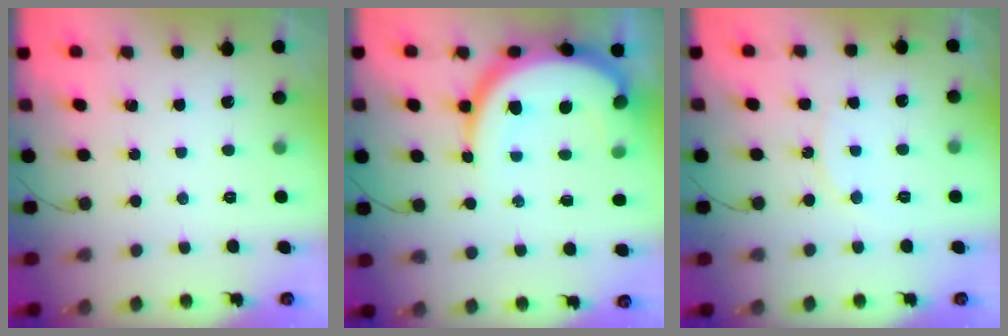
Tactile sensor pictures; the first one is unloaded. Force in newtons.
{"total": 15.7, "press": 15.7, "slide": 1.6}
{"total": 8.5, "press": 8.5, "slide": 0.6}